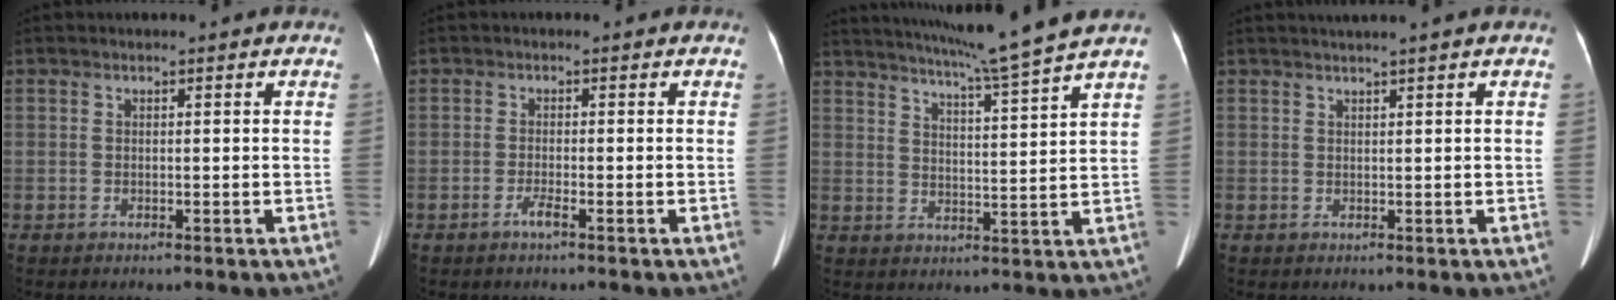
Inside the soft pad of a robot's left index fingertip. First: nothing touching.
{"total": 1.4, "force": [-1.0, -0.1, 0.9], "torque": [-0.023, -0.002, -0.023]}
{"total": 12.0, "force": [10.4, -2.5, 5.5], "torque": [-0.095, -0.021, 0.152]}
{"total": 2.5, "force": [1.9, -0.7, 1.4], "torque": [-0.017, 0.014, 0.036]}